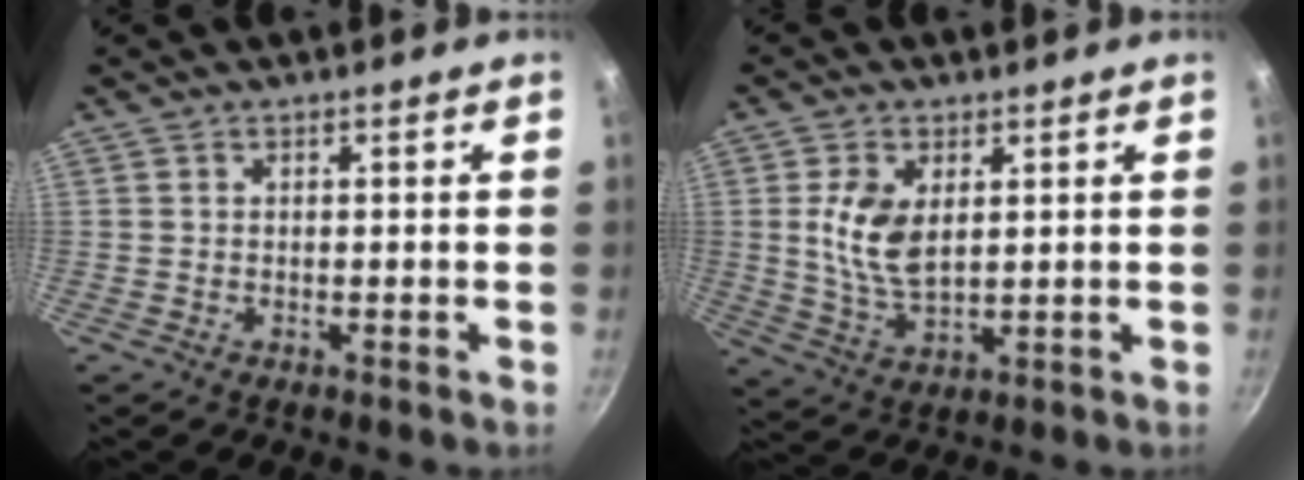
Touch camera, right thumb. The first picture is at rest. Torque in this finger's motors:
{"motor_torque": [0.03, 0.09, 0.58, 0.05, 0.07]}